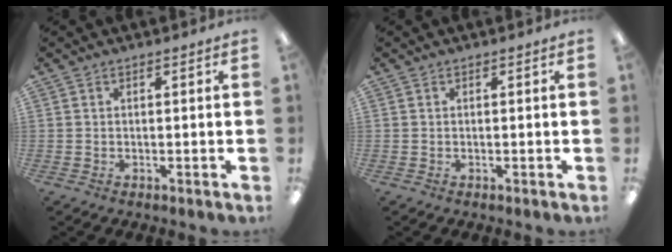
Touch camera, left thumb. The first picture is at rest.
{"total": 0.0}